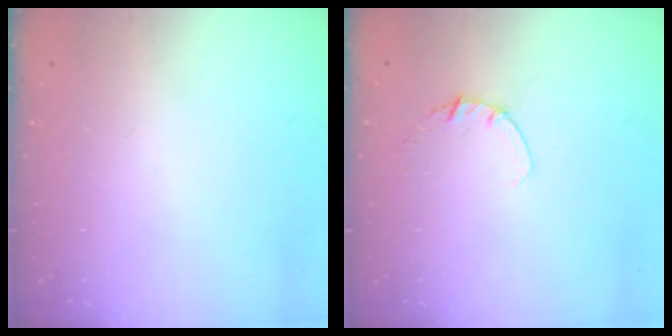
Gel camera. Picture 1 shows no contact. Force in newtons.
{"total": 1.1, "press": 1.1, "slide": 0.1}